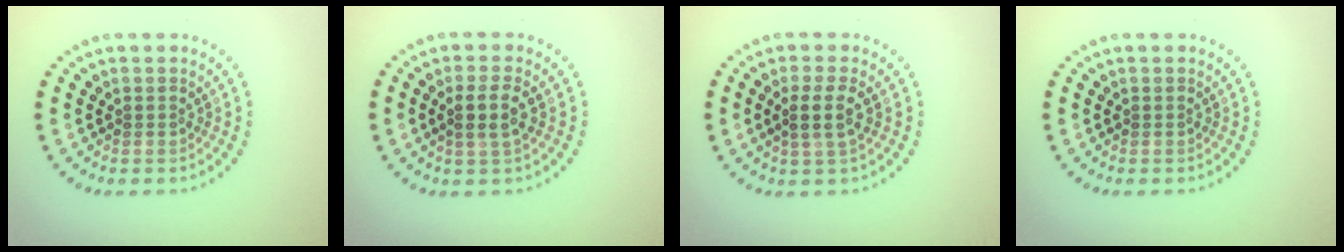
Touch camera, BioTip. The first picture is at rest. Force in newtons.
{"total": 2.2, "press": 2.0, "slide": 1.0}
{"total": 2.4, "press": 2.0, "slide": 1.3}
{"total": 0.0}